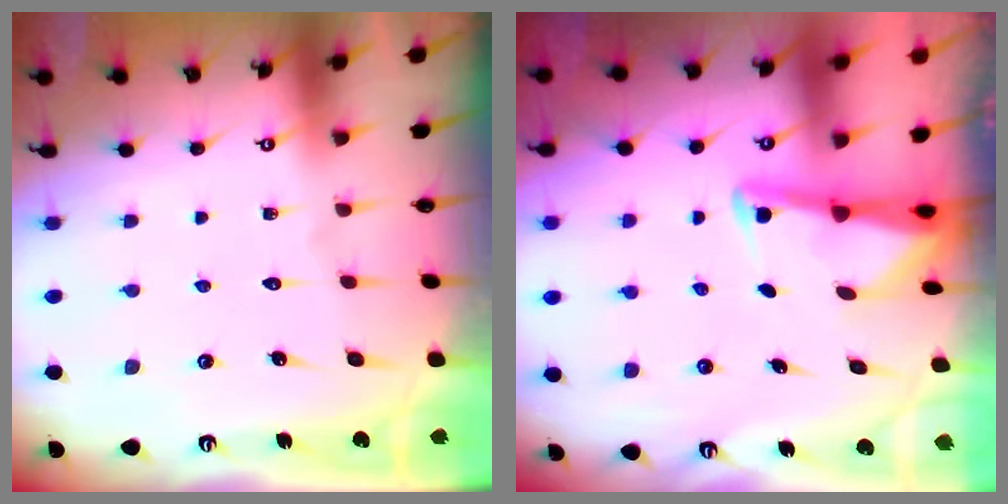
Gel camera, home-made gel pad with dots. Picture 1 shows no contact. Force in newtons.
{"total": 3.0, "press": 3.0, "slide": 0.3}